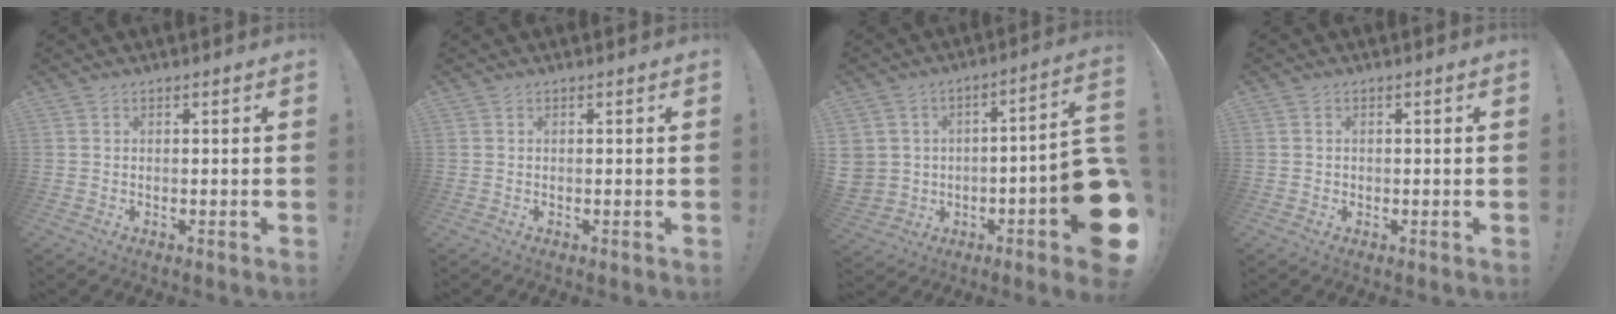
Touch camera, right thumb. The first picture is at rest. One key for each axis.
{"total": 0.0}
{"total": 10.9, "fx": -3.0, "fy": 7.0, "fz": 7.8, "tx": -0.111, "ty": 0.022, "tz": -0.045}
{"total": 0.9, "fx": -0.2, "fy": 0.9, "fz": 0.2, "tx": -0.010, "ty": 0.006, "tz": -0.002}